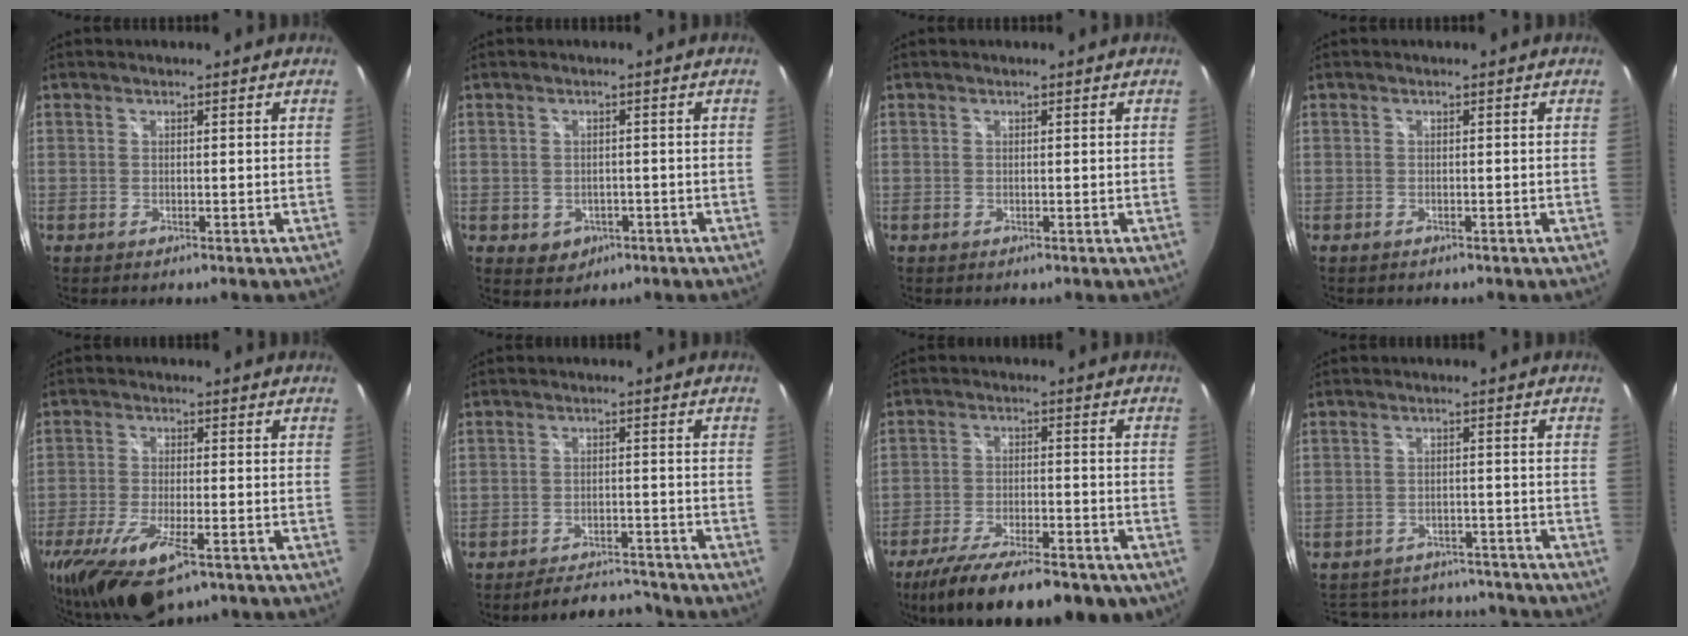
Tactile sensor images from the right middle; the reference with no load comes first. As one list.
[{"total": 4.0, "force": [-1.4, 3.4, 1.5], "torque": [-0.037, -0.002, -0.008]}, {"total": 0.0}, {"total": 0.6, "force": [-0.5, 0.3, 0.2], "torque": [-0.004, -0.003, -0.010]}, {"total": 17.1, "force": [-9.8, 6.3, 12.6], "torque": [-0.272, -0.063, -0.168]}, {"total": 7.3, "force": [-7.0, 1.5, 1.5], "torque": [-0.043, 0.009, -0.097]}, {"total": 19.3, "force": [-14.1, 6.5, 11.4], "torque": [-0.215, -0.044, -0.213]}, {"total": 17.1, "force": [-14.7, 7.0, 5.5], "torque": [-0.127, 0.026, -0.188]}]